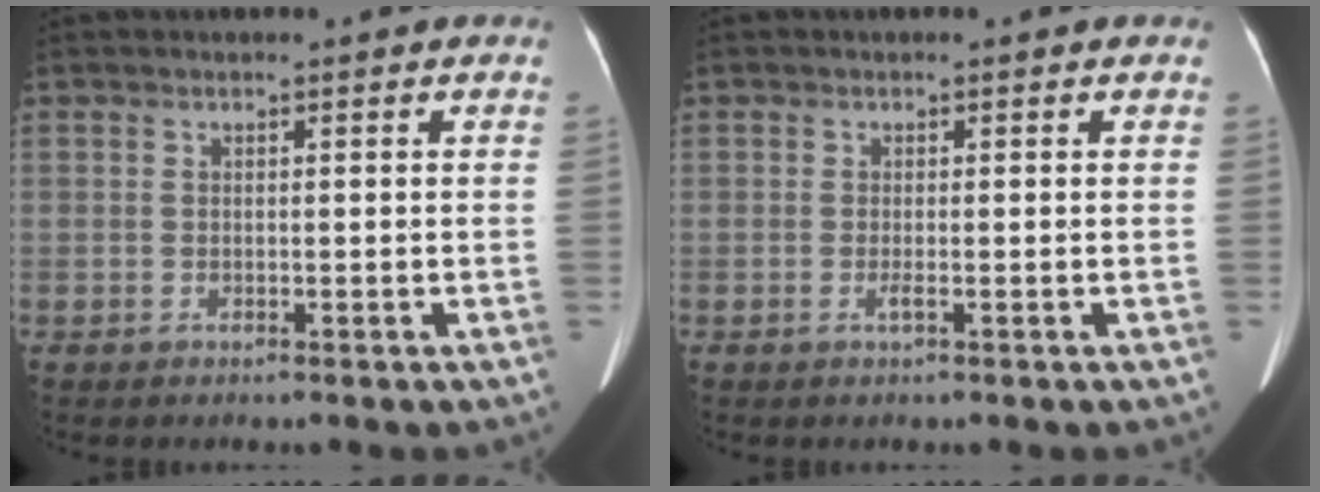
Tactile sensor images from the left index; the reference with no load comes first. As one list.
[{"total": 0.6, "force": [-0.1, -0.2, 0.5], "torque": [-0.011, -0.001, -0.002]}]